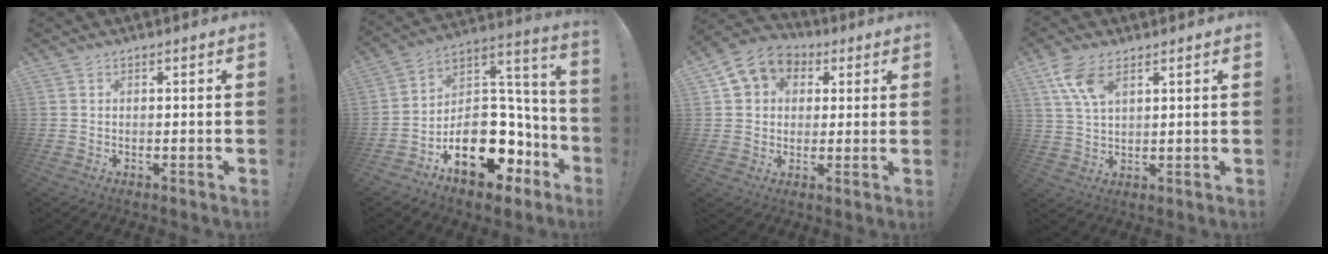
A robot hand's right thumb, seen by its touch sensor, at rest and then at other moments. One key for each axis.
{"total": 19.7, "fx": -8.4, "fy": 13.1, "fz": 12.0, "tx": -0.158, "ty": 0.047, "tz": -0.115}
{"total": 10.9, "fx": 3.8, "fy": 9.1, "fz": 4.5, "tx": -0.066, "ty": -0.008, "tz": 0.080}
{"total": 8.7, "fx": 4.7, "fy": 4.1, "fz": 6.1, "tx": -0.120, "ty": -0.013, "tz": 0.090}